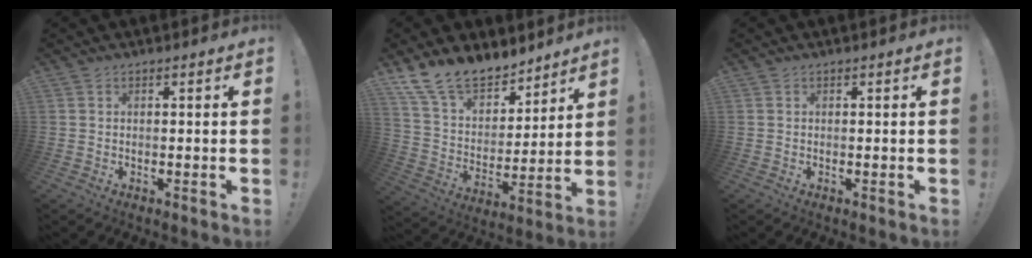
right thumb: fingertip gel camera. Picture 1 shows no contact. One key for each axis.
{"total": 14.8, "fx": 12.4, "fy": 6.8, "fz": 4.7, "tx": -0.105, "ty": -0.091, "tz": 0.236}
{"total": 0.0}